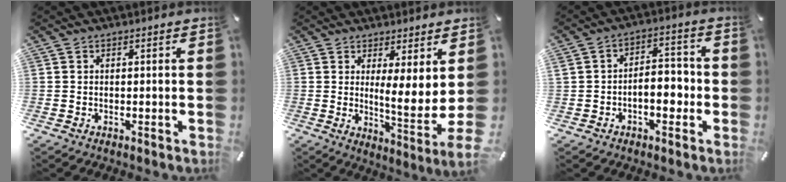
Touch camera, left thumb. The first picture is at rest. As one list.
[{"total": 9.2, "force": [1.6, 0.0, 9.0], "torque": [-0.137, -0.038, 0.028]}, {"total": 6.4, "force": [-2.4, 3.9, 4.5], "torque": [-0.065, 0.018, -0.044]}]